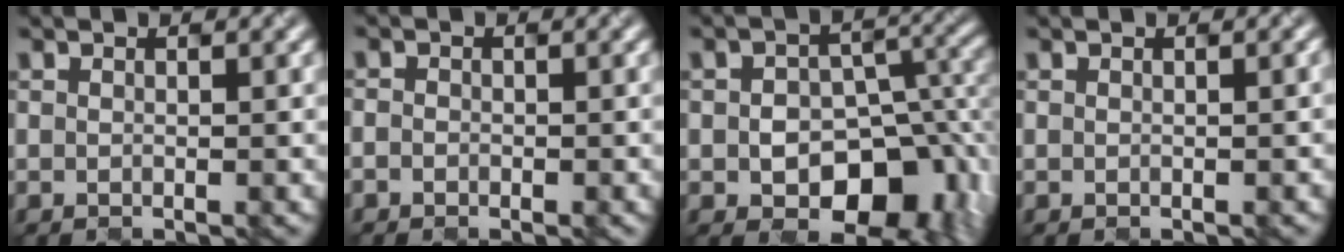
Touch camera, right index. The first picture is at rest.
{"total": 1.0, "force": [-1.0, 0.1, -0.3], "torque": [0.001, 0.002, -0.009]}
{"total": 10.1, "force": [-3.4, 6.0, 7.4], "torque": [-0.105, -0.004, -0.038]}
{"total": 0.5, "force": [0.0, 0.1, 0.5], "torque": [-0.005, 0.000, -0.001]}